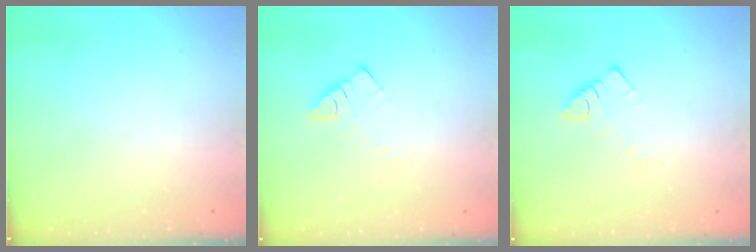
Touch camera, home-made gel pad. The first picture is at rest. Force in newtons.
{"total": 2.6, "press": 2.6, "slide": 0.1}
{"total": 2.6, "press": 2.6, "slide": 0.1}